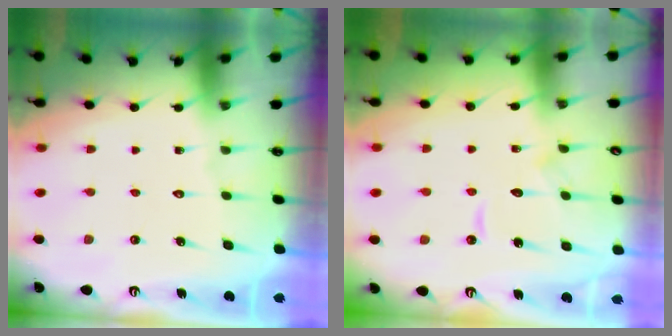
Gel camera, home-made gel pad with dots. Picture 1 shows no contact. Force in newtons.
{"total": 8.5, "press": 8.5, "slide": 0.8}